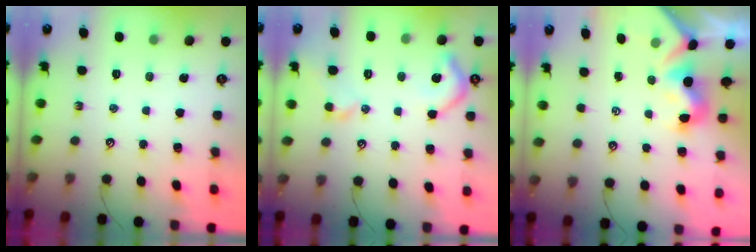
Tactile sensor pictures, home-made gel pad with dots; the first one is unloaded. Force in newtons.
{"total": 5.3, "press": 5.1, "slide": 1.1}
{"total": 2.2, "press": 2.1, "slide": 0.7}